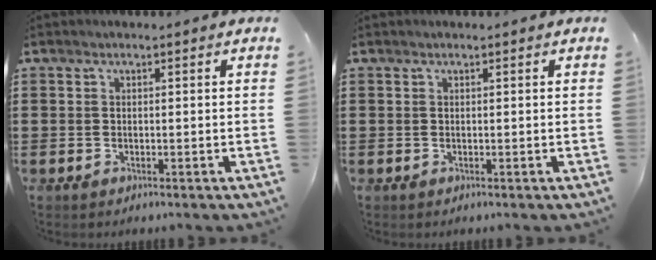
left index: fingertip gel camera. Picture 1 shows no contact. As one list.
[{"total": 0.0}]